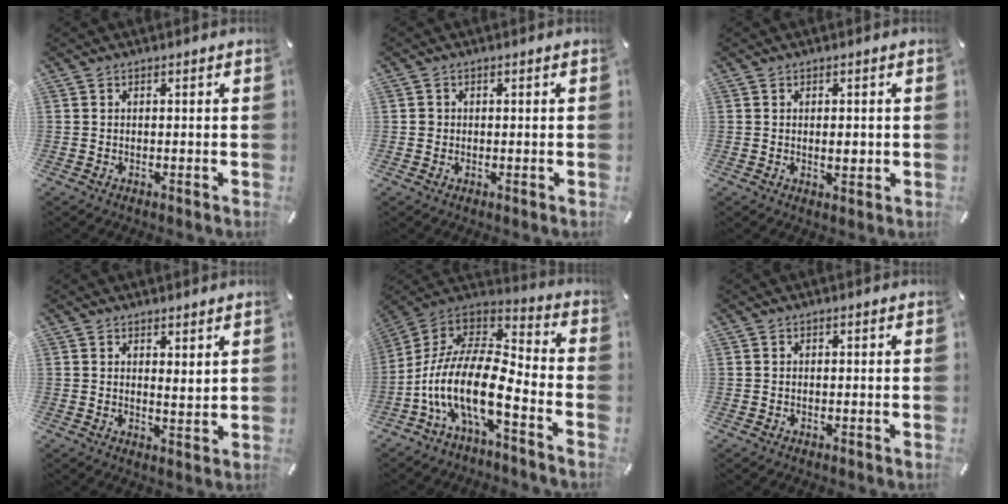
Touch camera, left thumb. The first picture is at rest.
{"total": 1.1, "force": [0.0, 1.1, 0.2], "torque": [-0.002, 0.006, -0.003]}
{"total": 2.5, "force": [0.1, 1.5, 2.0], "torque": [-0.024, -0.003, -0.002]}
{"total": 2.6, "force": [2.5, 0.7, 0.4], "torque": [-0.003, -0.016, 0.046]}
{"total": 17.9, "force": [-8.4, 6.4, 14.4], "torque": [-0.317, 0.002, -0.156]}
{"total": 0.0}